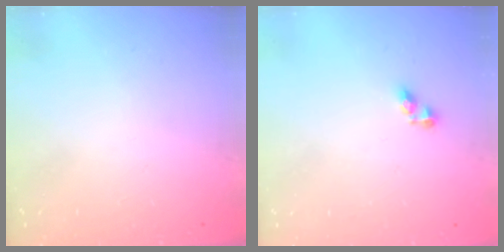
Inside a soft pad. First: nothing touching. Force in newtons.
{"total": 4.2, "press": 4.1, "slide": 0.6}